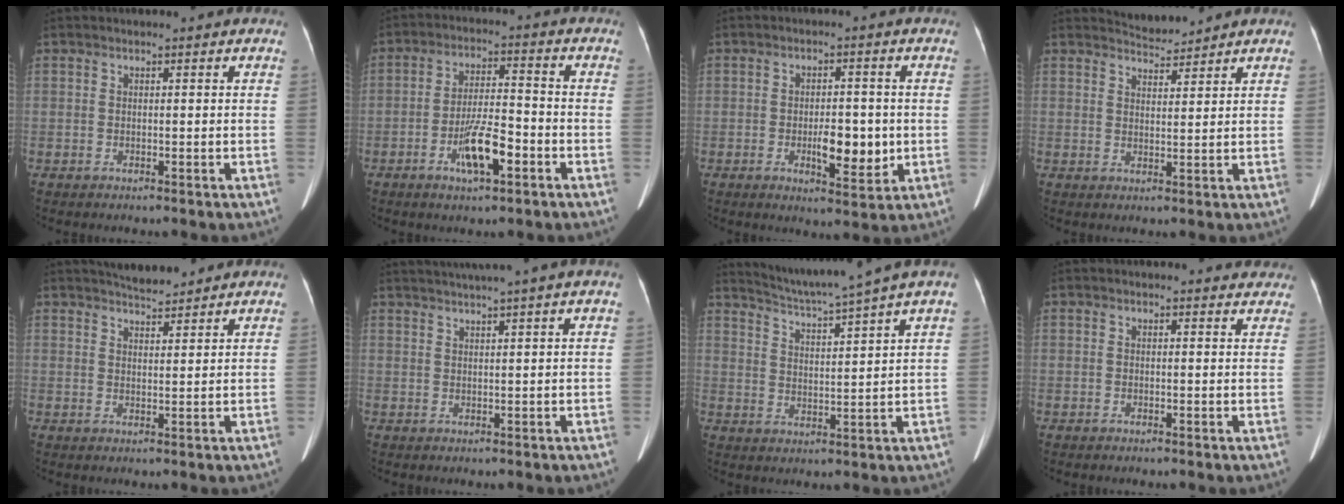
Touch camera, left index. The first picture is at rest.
{"total": 7.8, "force": [-3.5, 1.8, 6.8], "torque": [-0.134, 0.001, -0.059]}
{"total": 6.6, "force": [-1.2, 2.5, 5.9], "torque": [-0.091, -0.006, -0.012]}
{"total": 3.0, "force": [3.0, -0.1, -0.4], "torque": [0.000, 0.001, 0.058]}
{"total": 4.3, "force": [4.1, 0.5, 1.2], "torque": [-0.021, 0.011, 0.070]}
{"total": 6.2, "force": [4.9, -1.7, 3.4], "torque": [-0.046, 0.019, 0.070]}
{"total": 8.7, "force": [7.6, -2.4, 3.6], "torque": [-0.067, -0.009, 0.129]}
{"total": 2.6, "force": [2.4, 1.1, 0.1], "torque": [0.005, -0.008, 0.005]}